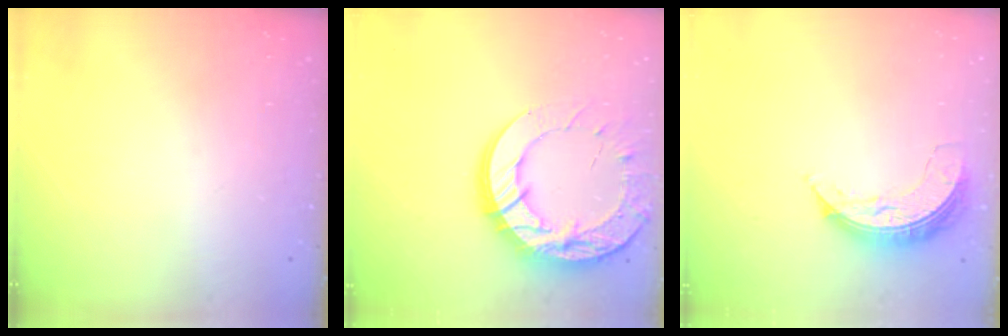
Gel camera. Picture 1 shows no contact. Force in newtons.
{"total": 21.2, "press": 21.1, "slide": 2.1}
{"total": 7.2, "press": 7.2, "slide": 0.4}